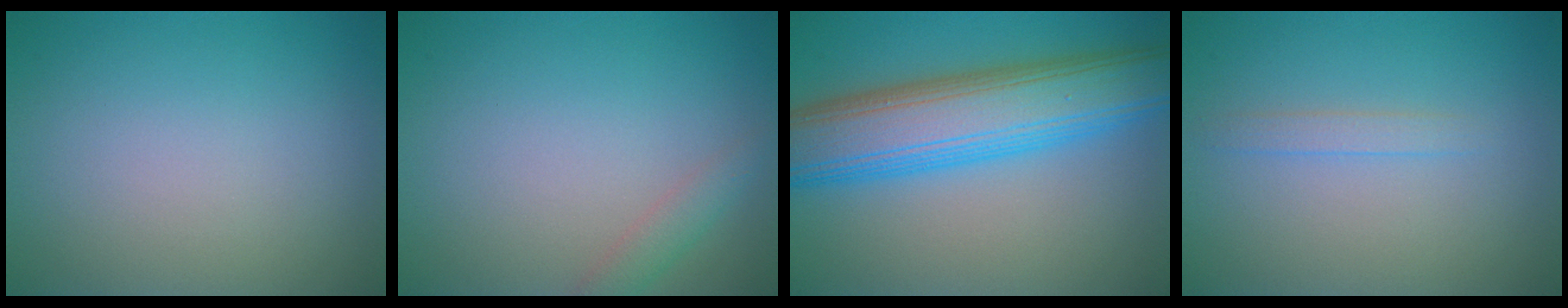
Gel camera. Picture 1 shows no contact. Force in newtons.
{"total": 1.5, "press": 1.5, "slide": 0.1}
{"total": 10.2, "press": 10.2, "slide": 0.2}
{"total": 1.1, "press": 1.1, "slide": 0.0}